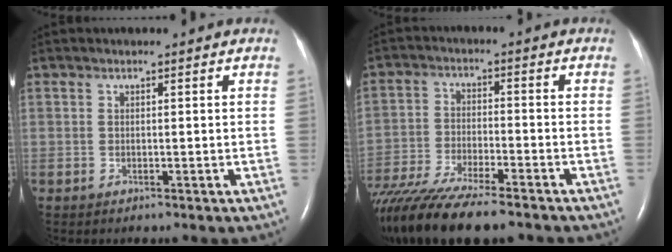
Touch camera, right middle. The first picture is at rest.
{"total": 16.8, "force": [-13.6, 2.8, 9.5], "torque": [-0.199, -0.043, -0.231]}